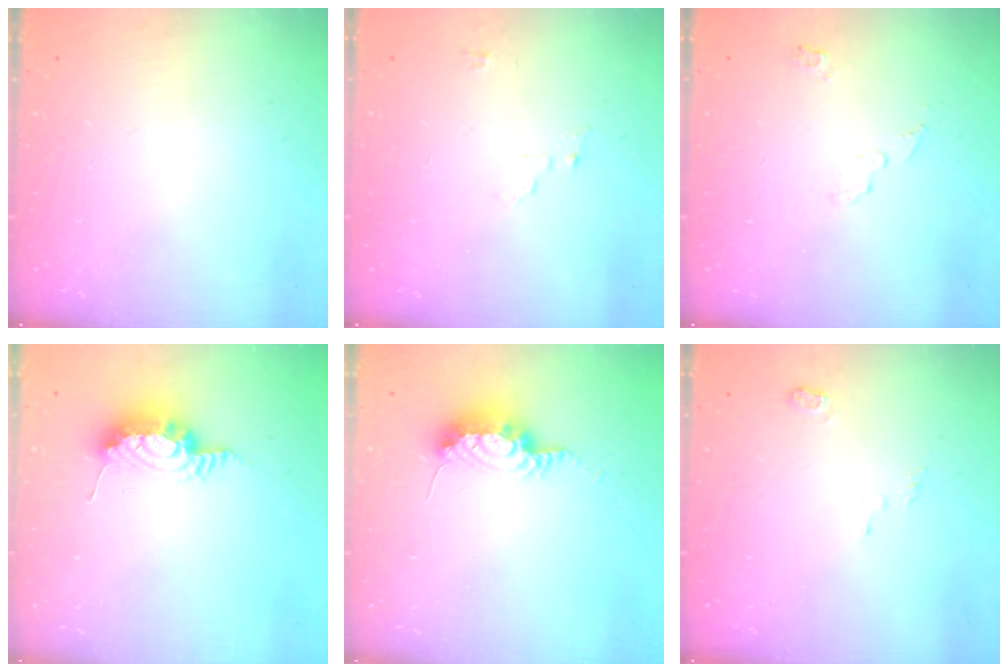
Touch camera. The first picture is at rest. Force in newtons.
{"total": 3.9, "press": 3.9, "slide": 0.3}
{"total": 3.6, "press": 3.6, "slide": 0.3}
{"total": 15.2, "press": 10.7, "slide": 10.7}
{"total": 7.9, "press": 7.7, "slide": 1.8}
{"total": 3.8, "press": 3.7, "slide": 0.8}